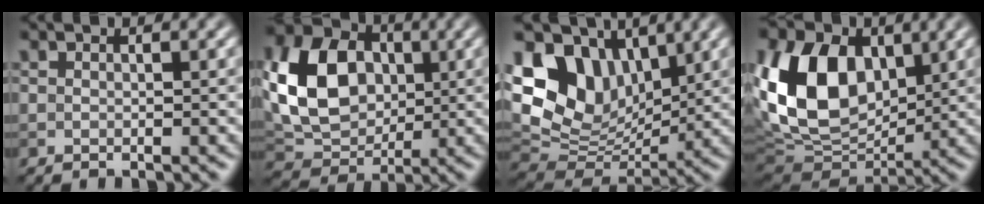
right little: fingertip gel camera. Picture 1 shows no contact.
{"total": 9.5, "force": [1.2, 7.1, 6.3], "torque": [-0.130, 0.008, 0.022]}
{"total": 10.9, "force": [4.9, 7.5, 6.3], "torque": [-0.136, 0.010, 0.090]}
{"total": 13.4, "force": [2.5, 9.2, 9.4], "torque": [-0.208, 0.007, 0.038]}